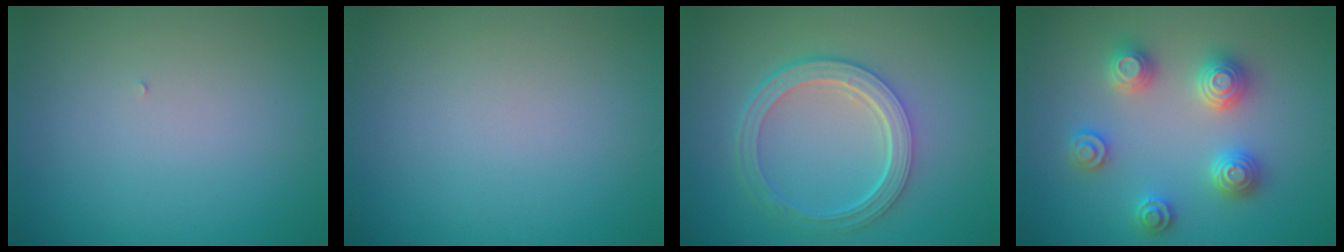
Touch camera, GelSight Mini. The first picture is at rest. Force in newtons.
{"total": 0.0}
{"total": 5.2, "press": 3.8, "slide": 3.4}
{"total": 4.4, "press": 4.4, "slide": 0.6}